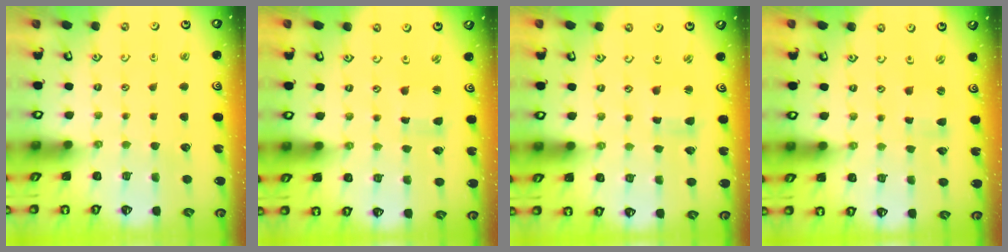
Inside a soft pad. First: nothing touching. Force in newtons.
{"total": 0.8, "press": 0.8, "slide": 0.2}
{"total": 2.6, "press": 2.5, "slide": 0.3}
{"total": 1.5, "press": 1.4, "slide": 0.2}